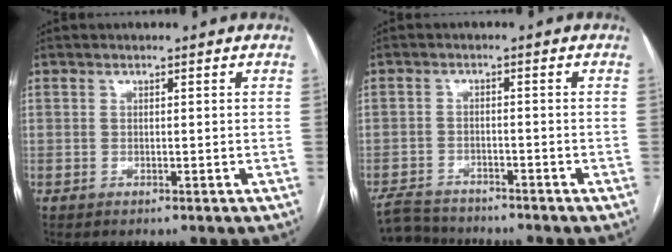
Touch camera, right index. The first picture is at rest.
{"total": 5.2, "force": [-5.1, 1.1, 0.2], "torque": [-0.002, -0.014, -0.092]}